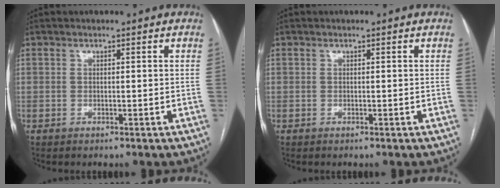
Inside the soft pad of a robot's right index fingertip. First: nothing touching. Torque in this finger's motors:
{"motor_torque": [0.00, 0.00, 0.00, 0.00]}